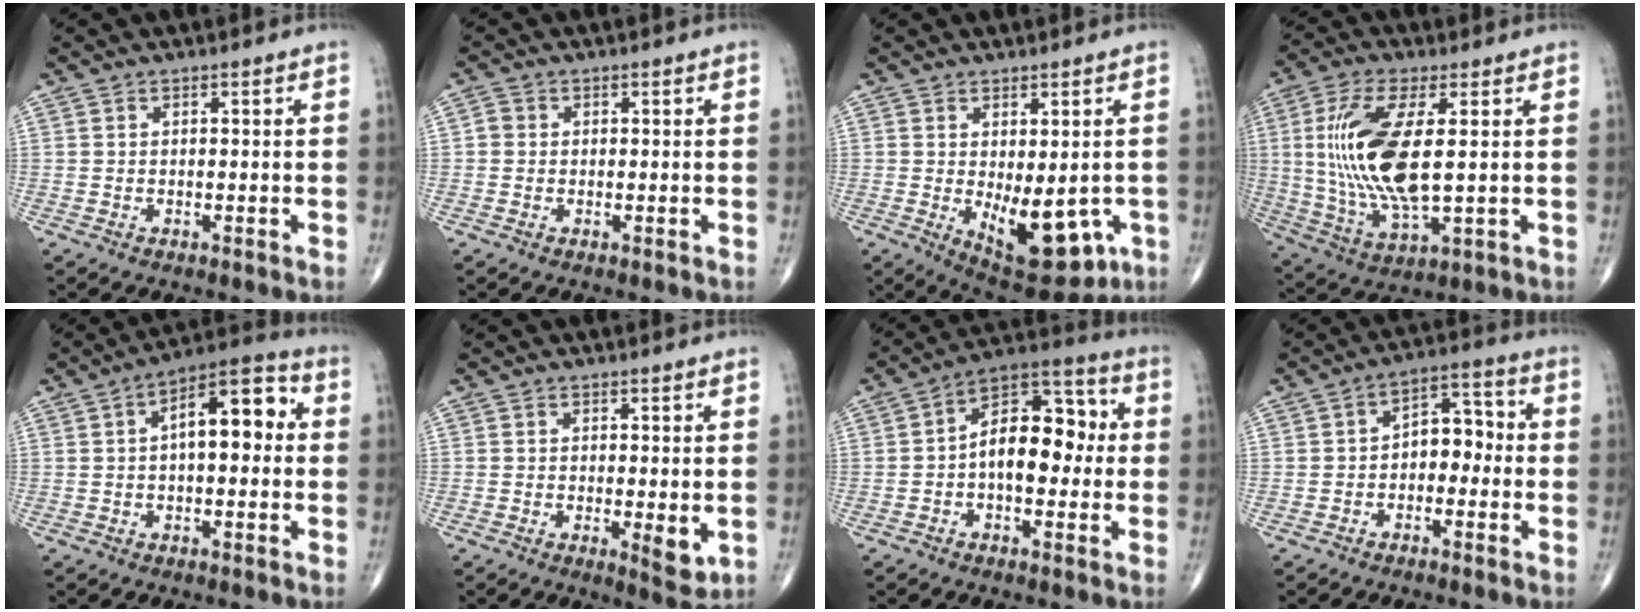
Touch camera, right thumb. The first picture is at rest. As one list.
[{"total": 1.6, "force": [0.0, 1.5, 0.6], "torque": [-0.003, 0.004, -0.003]}, {"total": 12.6, "force": [-2.7, 6.2, 10.6], "torque": [-0.120, -0.010, -0.016]}, {"total": 16.6, "force": [1.9, 6.1, 15.4], "torque": [-0.331, -0.014, 0.044]}, {"total": 11.9, "force": [1.6, 5.5, 10.5], "torque": [-0.138, 0.034, 0.013]}, {"total": 4.1, "force": [-0.5, 1.3, 3.8], "torque": [-0.053, -0.013, -0.007]}, {"total": 13.4, "force": [-0.2, 7.9, 10.9], "torque": [-0.137, 0.039, -0.016]}, {"total": 7.2, "force": [-1.0, 4.7, 5.3], "torque": [-0.051, 0.035, -0.030]}]